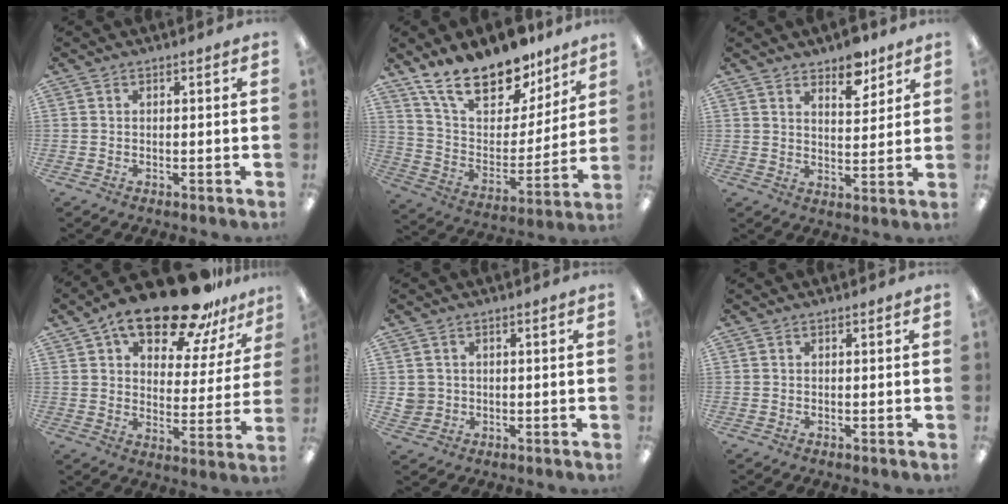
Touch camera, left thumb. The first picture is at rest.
{"total": 20.9, "force": [15.8, 9.4, 10.0], "torque": [-0.178, -0.102, 0.283]}
{"total": 7.1, "force": [5.8, 3.1, 2.6], "torque": [-0.019, -0.036, 0.099]}
{"total": 19.7, "force": [14.9, 6.9, 10.9], "torque": [-0.176, -0.092, 0.252]}
{"total": 3.4, "force": [0.3, 3.3, 0.3], "torque": [-0.005, 0.004, 0.006]}
{"total": 0.0}